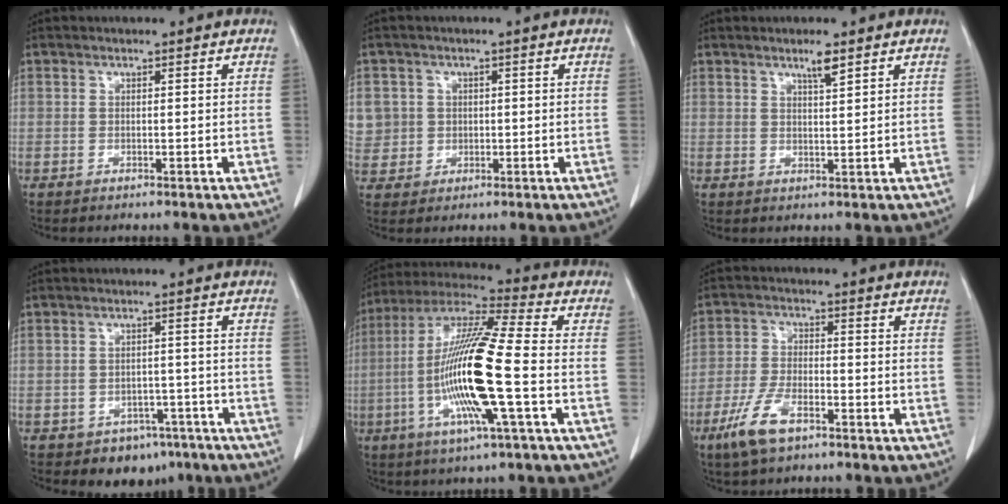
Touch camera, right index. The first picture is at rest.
{"total": 6.4, "force": [1.3, 6.2, 0.5], "torque": [-0.015, 0.020, 0.036]}
{"total": 2.5, "force": [1.8, 0.0, 1.8], "torque": [-0.036, -0.002, 0.032]}
{"total": 5.9, "force": [-4.1, 4.1, 1.4], "torque": [-0.003, 0.013, -0.048]}
{"total": 17.4, "force": [-3.6, 0.6, 17.0], "torque": [-0.346, -0.008, -0.078]}
{"total": 7.6, "force": [-4.7, 2.7, 5.5], "torque": [-0.122, -0.010, -0.088]}